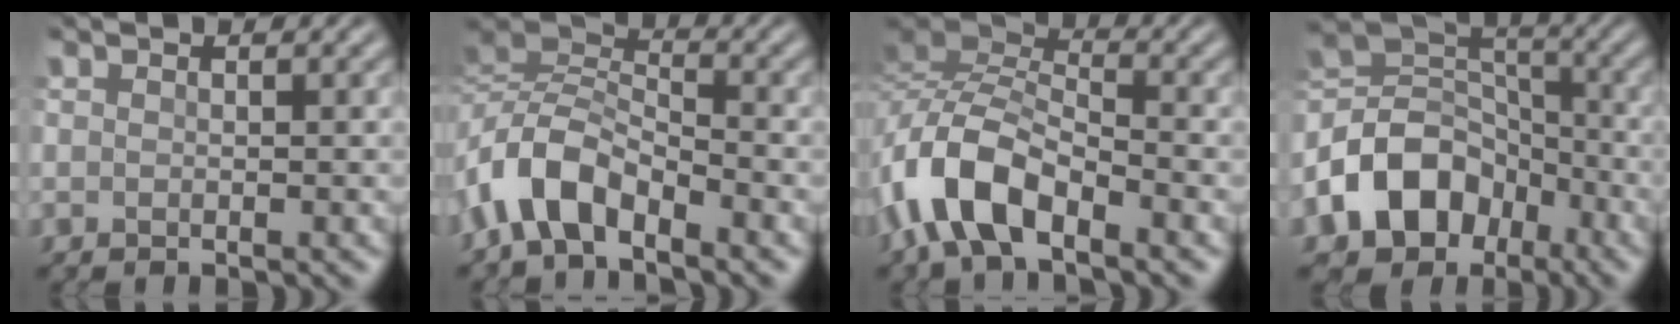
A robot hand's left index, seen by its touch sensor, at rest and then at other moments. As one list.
[{"total": 5.8, "force": [-3.4, 3.0, 3.6], "torque": [-0.068, 0.006, -0.081]}, {"total": 8.2, "force": [-4.5, 3.9, 5.6], "torque": [-0.113, 0.007, -0.101]}, {"total": 9.6, "force": [-4.7, 7.0, 4.7], "torque": [-0.081, 0.002, -0.100]}]